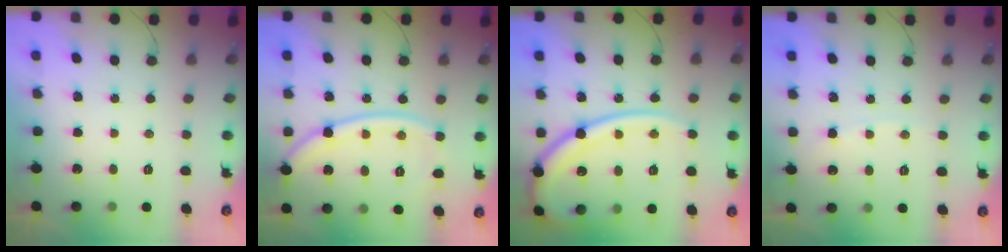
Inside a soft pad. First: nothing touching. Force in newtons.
{"total": 14.0, "press": 13.9, "slide": 1.1}
{"total": 20.1, "press": 20.0, "slide": 2.4}
{"total": 3.5, "press": 3.5, "slide": 0.4}